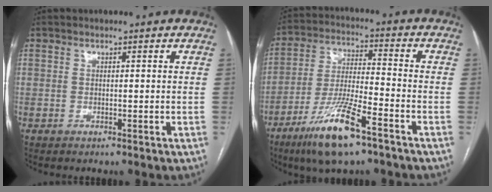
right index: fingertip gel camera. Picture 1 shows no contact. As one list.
[{"total": 12.9, "force": [-8.0, 1.9, 10.0], "torque": [-0.202, -0.024, -0.145]}]